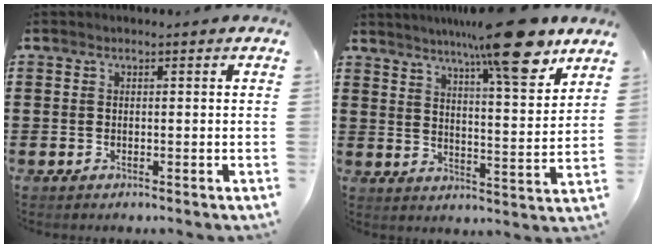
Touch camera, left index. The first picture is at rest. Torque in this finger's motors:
{"motor_torque": [1.10, -1.03, 1.02, 0.21]}